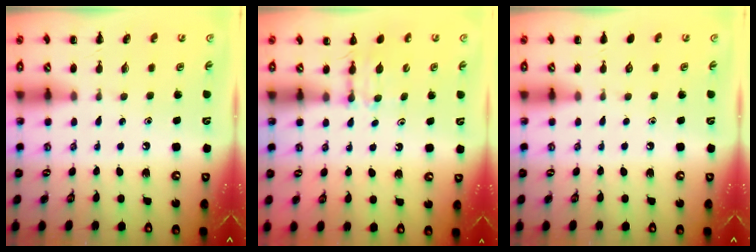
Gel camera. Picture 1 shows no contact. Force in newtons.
{"total": 6.1, "press": 5.9, "slide": 1.6}
{"total": 0.0}